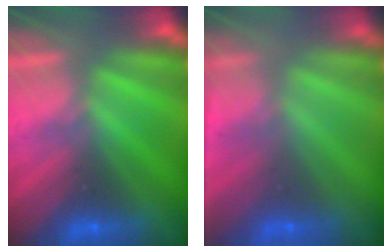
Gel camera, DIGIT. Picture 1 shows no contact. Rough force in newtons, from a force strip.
{"total": 1.6}